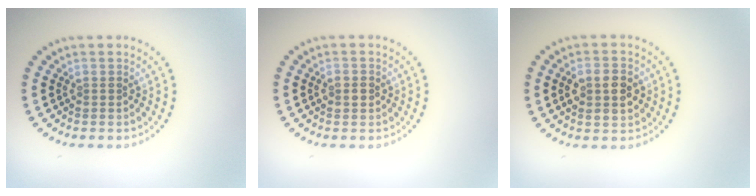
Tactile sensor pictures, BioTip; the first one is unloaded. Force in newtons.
{"total": 1.7, "press": 1.7, "slide": 0.1}
{"total": 3.7, "press": 3.7, "slide": 0.1}